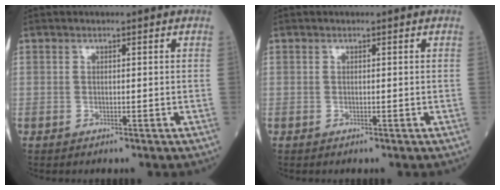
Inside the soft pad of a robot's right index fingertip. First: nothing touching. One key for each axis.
{"total": 0.0}